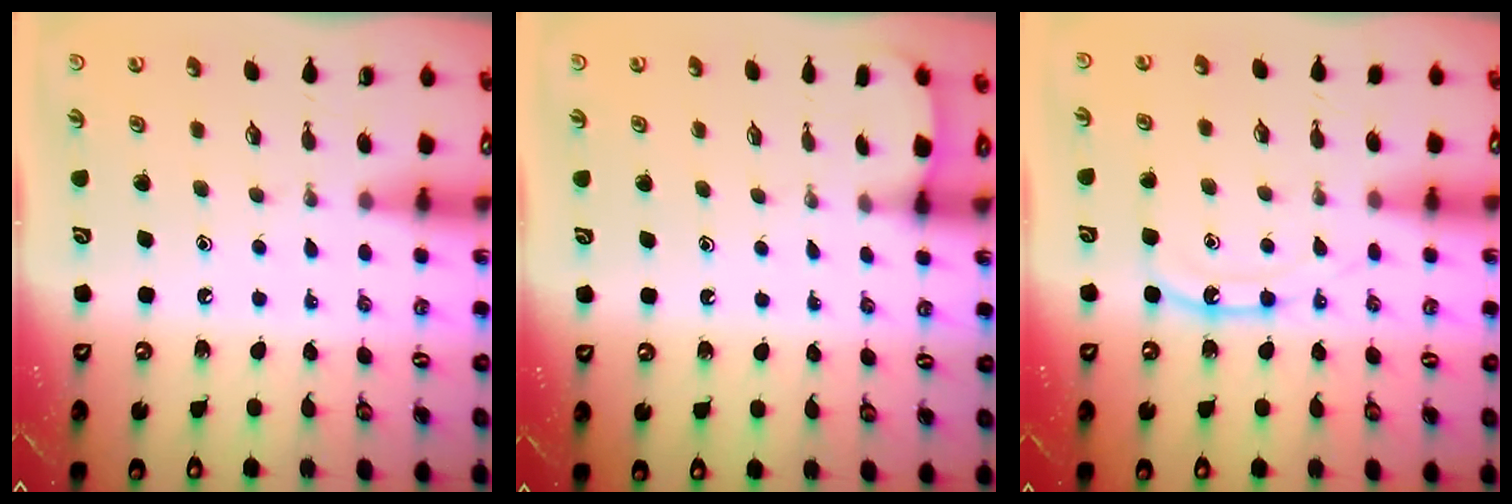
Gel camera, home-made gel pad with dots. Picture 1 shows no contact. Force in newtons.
{"total": 1.3, "press": 1.3, "slide": 0.1}
{"total": 10.5, "press": 10.4, "slide": 0.9}